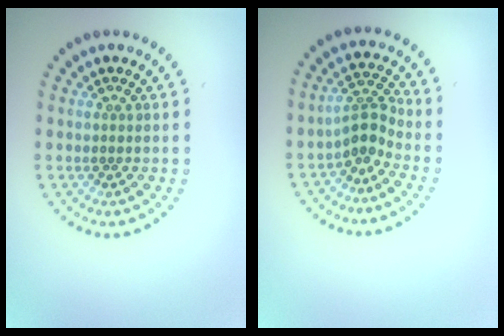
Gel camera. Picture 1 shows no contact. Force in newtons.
{"total": 2.6, "press": 1.7, "slide": 1.9}